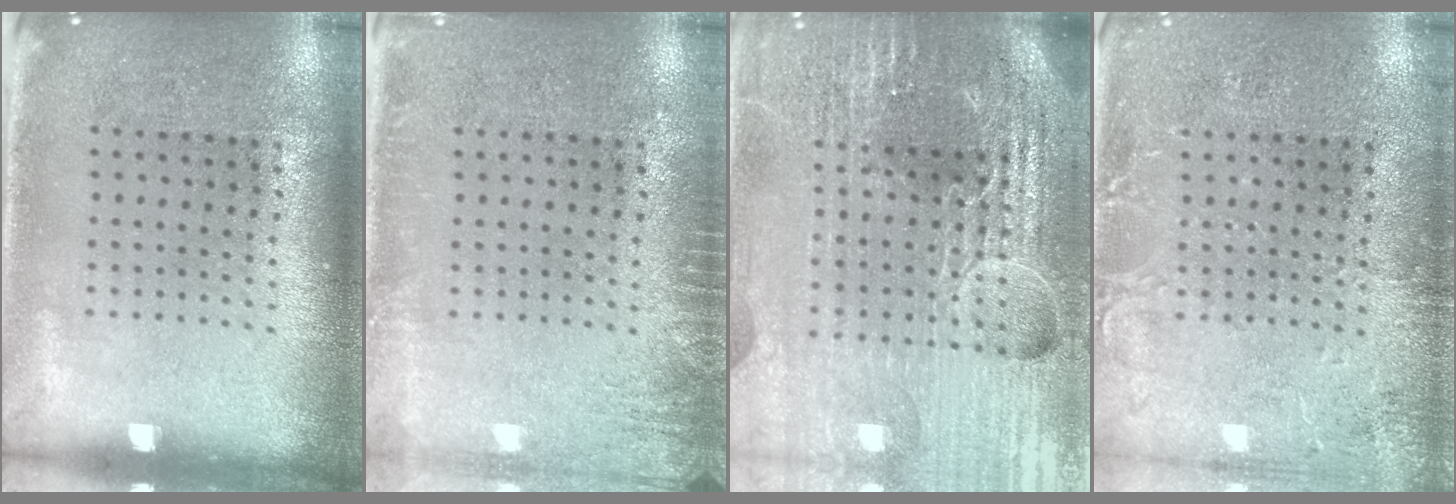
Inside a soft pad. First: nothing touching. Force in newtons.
{"total": 2.0, "press": 1.9, "slide": 0.2}
{"total": 6.3, "press": 5.5, "slide": 2.9}
{"total": 2.8, "press": 2.8, "slide": 0.4}